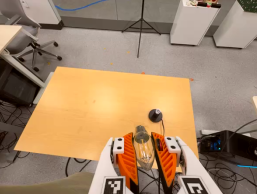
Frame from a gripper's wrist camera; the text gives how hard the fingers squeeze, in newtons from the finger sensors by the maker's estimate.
{"total": 19.9, "left": 21.1, "right": 18.7}